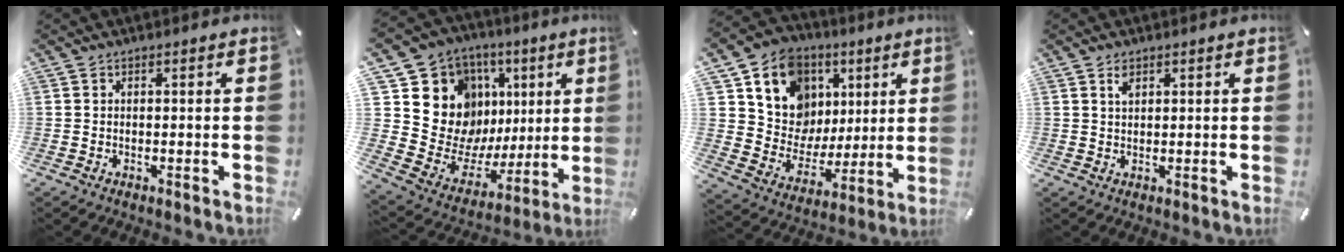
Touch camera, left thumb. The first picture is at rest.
{"total": 17.3, "force": [6.2, 15.1, 5.9], "torque": [-0.076, -0.063, 0.143]}
{"total": 14.9, "force": [6.3, 12.8, 4.2], "torque": [-0.070, -0.044, 0.128]}
{"total": 1.9, "force": [1.2, 1.0, 1.1], "torque": [-0.018, -0.004, 0.021]}